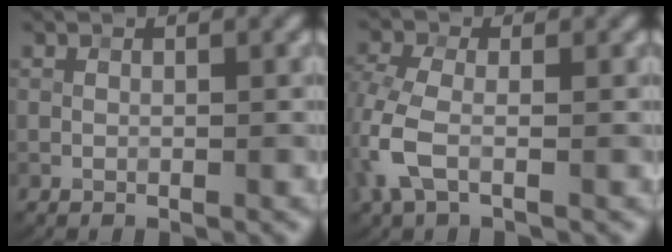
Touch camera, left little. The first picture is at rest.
{"total": 4.4, "force": [-1.2, 2.1, 3.7], "torque": [-0.098, 0.003, -0.033]}